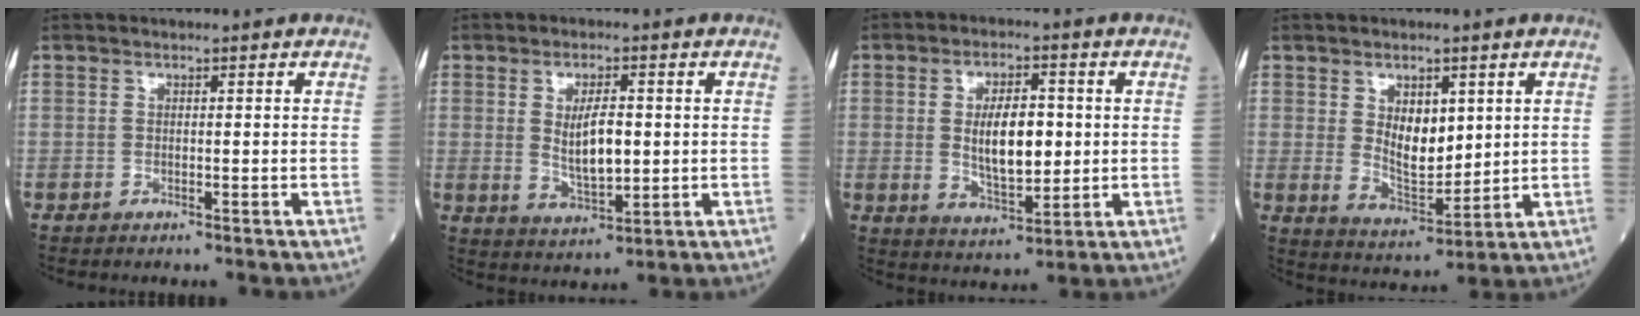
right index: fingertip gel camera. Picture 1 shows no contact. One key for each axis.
{"total": 6.8, "fx": 0.6, "fy": 2.4, "fz": 6.3, "tx": -0.117, "ty": -0.006, "tz": 0.017}
{"total": 9.0, "fx": 0.6, "fy": 3.6, "fz": 8.2, "tx": -0.149, "ty": 0.000, "tz": 0.017}
{"total": 7.3, "fx": 2.2, "fy": 3.7, "fz": 5.9, "tx": -0.103, "ty": -0.004, "tz": 0.051}